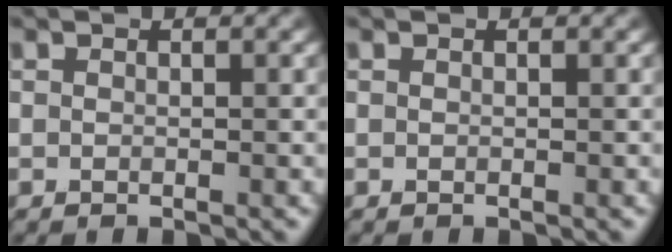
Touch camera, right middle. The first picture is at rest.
{"total": 0.0}